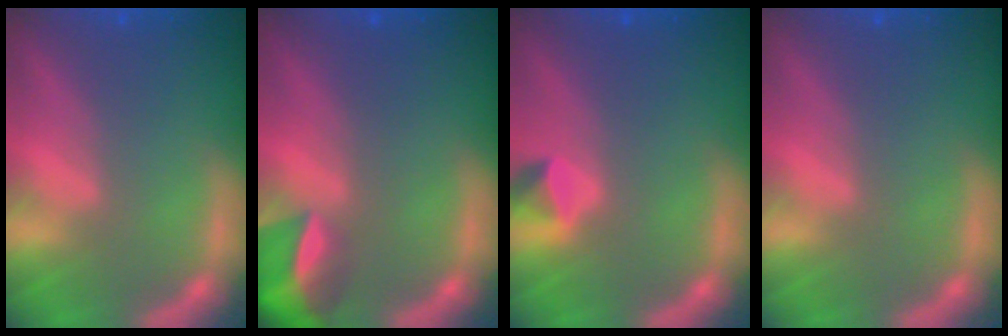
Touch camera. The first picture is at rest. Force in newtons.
{"total": 5.5}
{"total": 1.4}
{"total": 0.0}